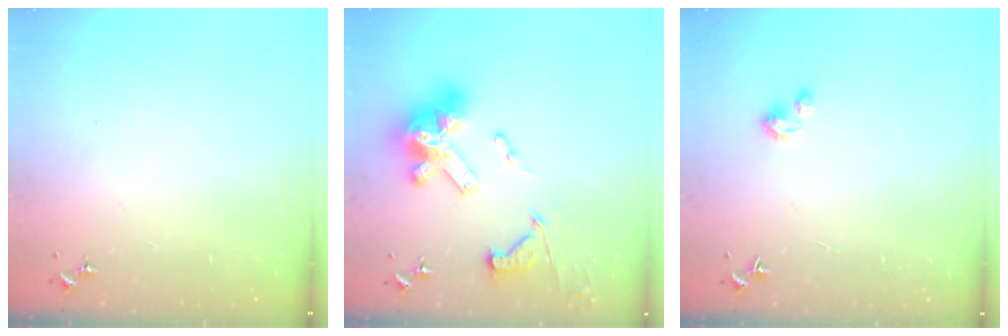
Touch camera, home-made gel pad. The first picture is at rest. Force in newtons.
{"total": 20.0, "press": 19.9, "slide": 2.2}
{"total": 2.7, "press": 2.7, "slide": 0.3}